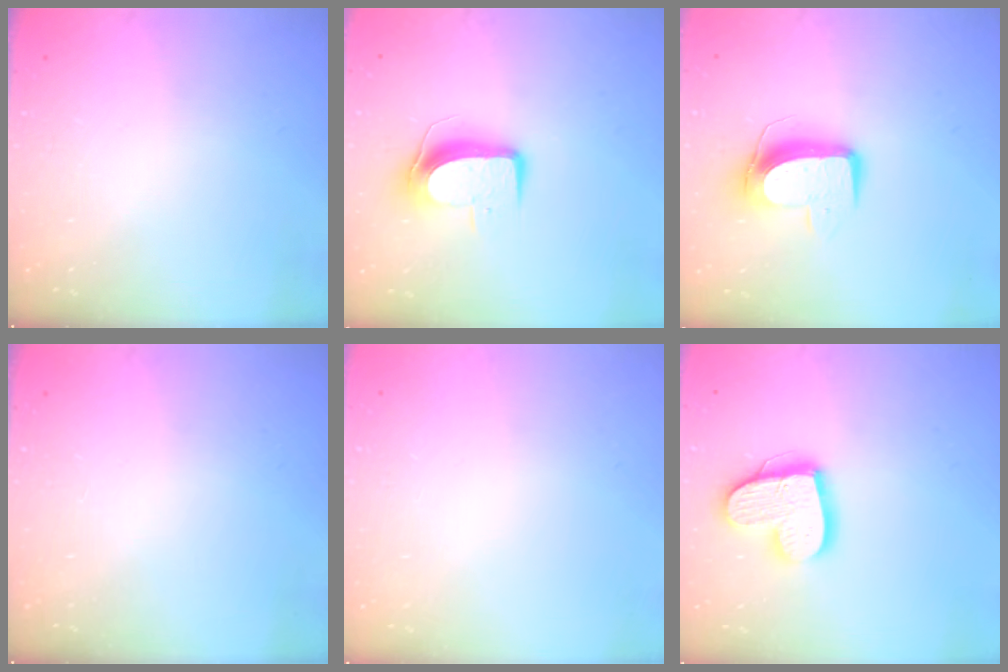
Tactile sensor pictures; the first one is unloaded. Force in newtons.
{"total": 9.2, "press": 9.2, "slide": 0.7}
{"total": 10.2, "press": 10.2, "slide": 0.2}
{"total": 0.0}
{"total": 0.0}
{"total": 14.6, "press": 14.6, "slide": 1.3}